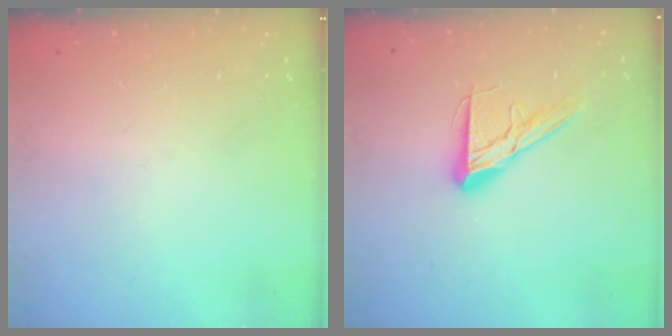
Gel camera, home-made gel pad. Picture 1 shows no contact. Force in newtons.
{"total": 12.3, "press": 12.3, "slide": 1.0}